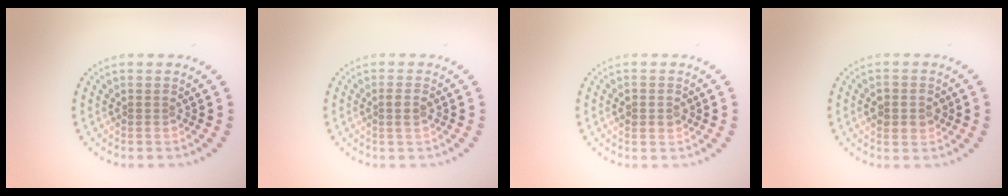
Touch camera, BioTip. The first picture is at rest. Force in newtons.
{"total": 1.3, "press": 1.2, "slide": 0.6}
{"total": 2.0, "press": 2.0, "slide": 0.1}
{"total": 2.3, "press": 2.3, "slide": 0.1}